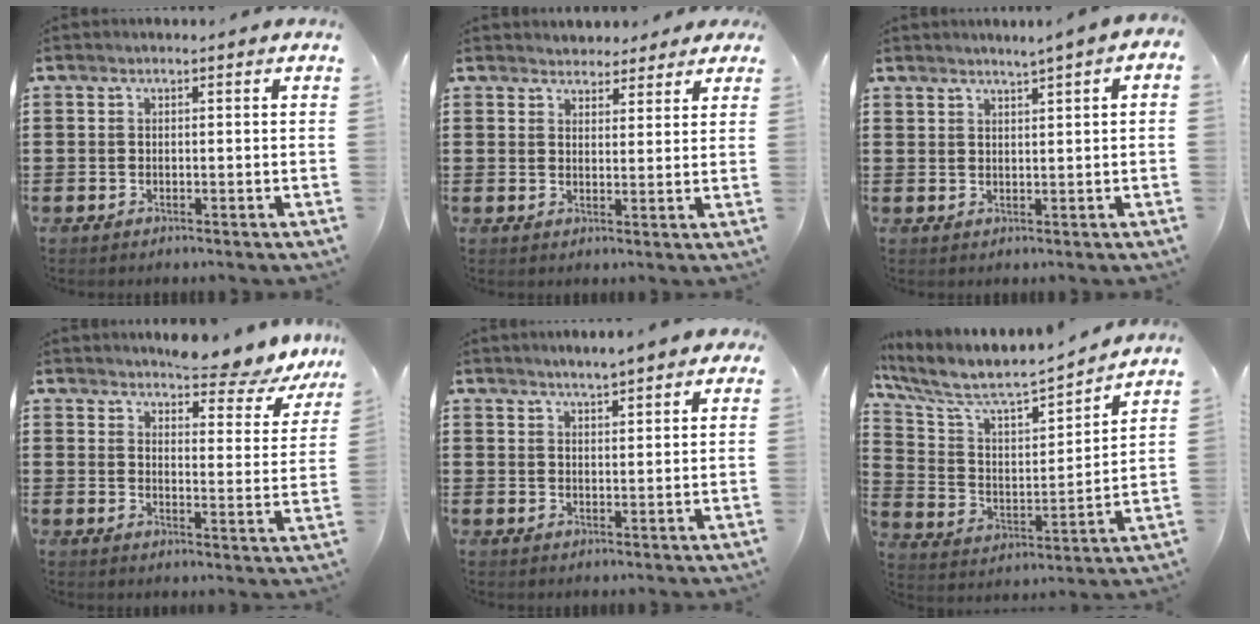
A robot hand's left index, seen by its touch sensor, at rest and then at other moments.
{"total": 3.1, "force": [2.9, 1.1, -0.2], "torque": [-0.008, -0.002, 0.055]}
{"total": 1.4, "force": [1.2, -0.3, 0.6], "torque": [-0.013, -0.002, 0.024]}
{"total": 6.3, "force": [5.9, 0.3, 2.4], "torque": [-0.045, -0.036, 0.099]}
{"total": 2.5, "force": [2.3, 0.0, 0.9], "torque": [-0.025, 0.001, 0.041]}
{"total": 6.4, "force": [5.5, 1.4, 2.9], "torque": [-0.088, -0.049, 0.085]}